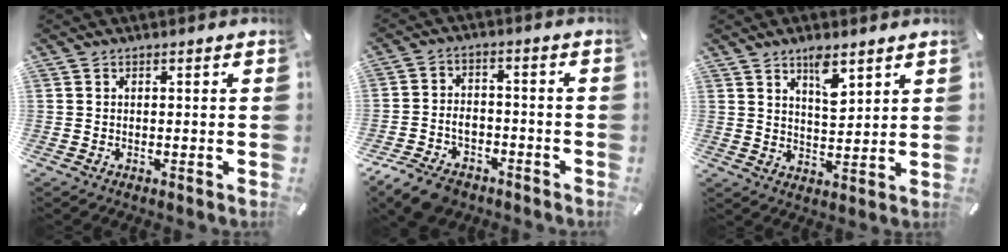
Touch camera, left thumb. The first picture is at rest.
{"total": 7.3, "force": [-4.5, 4.9, 2.8], "torque": [-0.051, 0.033, -0.081]}
{"total": 6.7, "force": [4.8, 2.7, 3.8], "torque": [-0.047, -0.031, 0.080]}